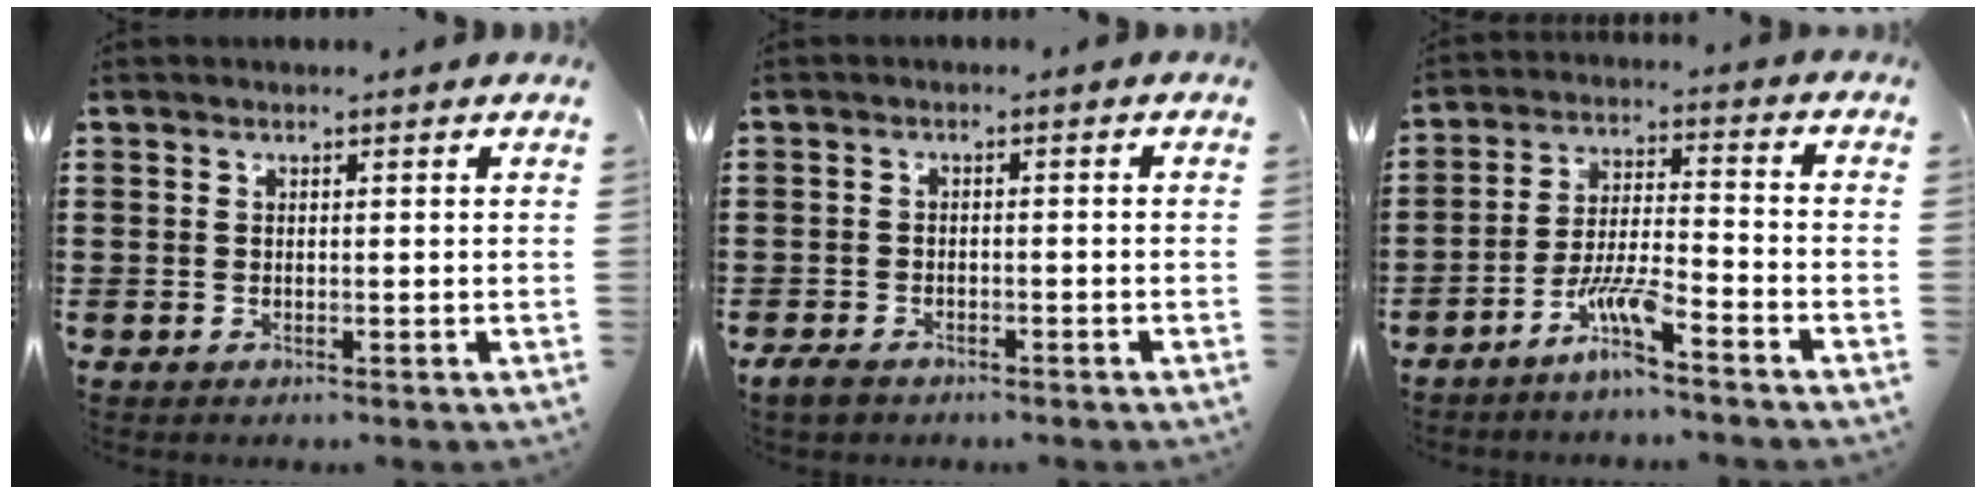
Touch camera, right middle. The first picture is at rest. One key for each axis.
{"total": 2.2, "fx": -1.7, "fy": 1.0, "fz": 0.8, "tx": -0.023, "ty": 0.000, "tz": -0.037}
{"total": 6.7, "fx": -4.8, "fy": 0.4, "fz": 4.6, "tx": -0.103, "ty": -0.011, "tz": -0.095}